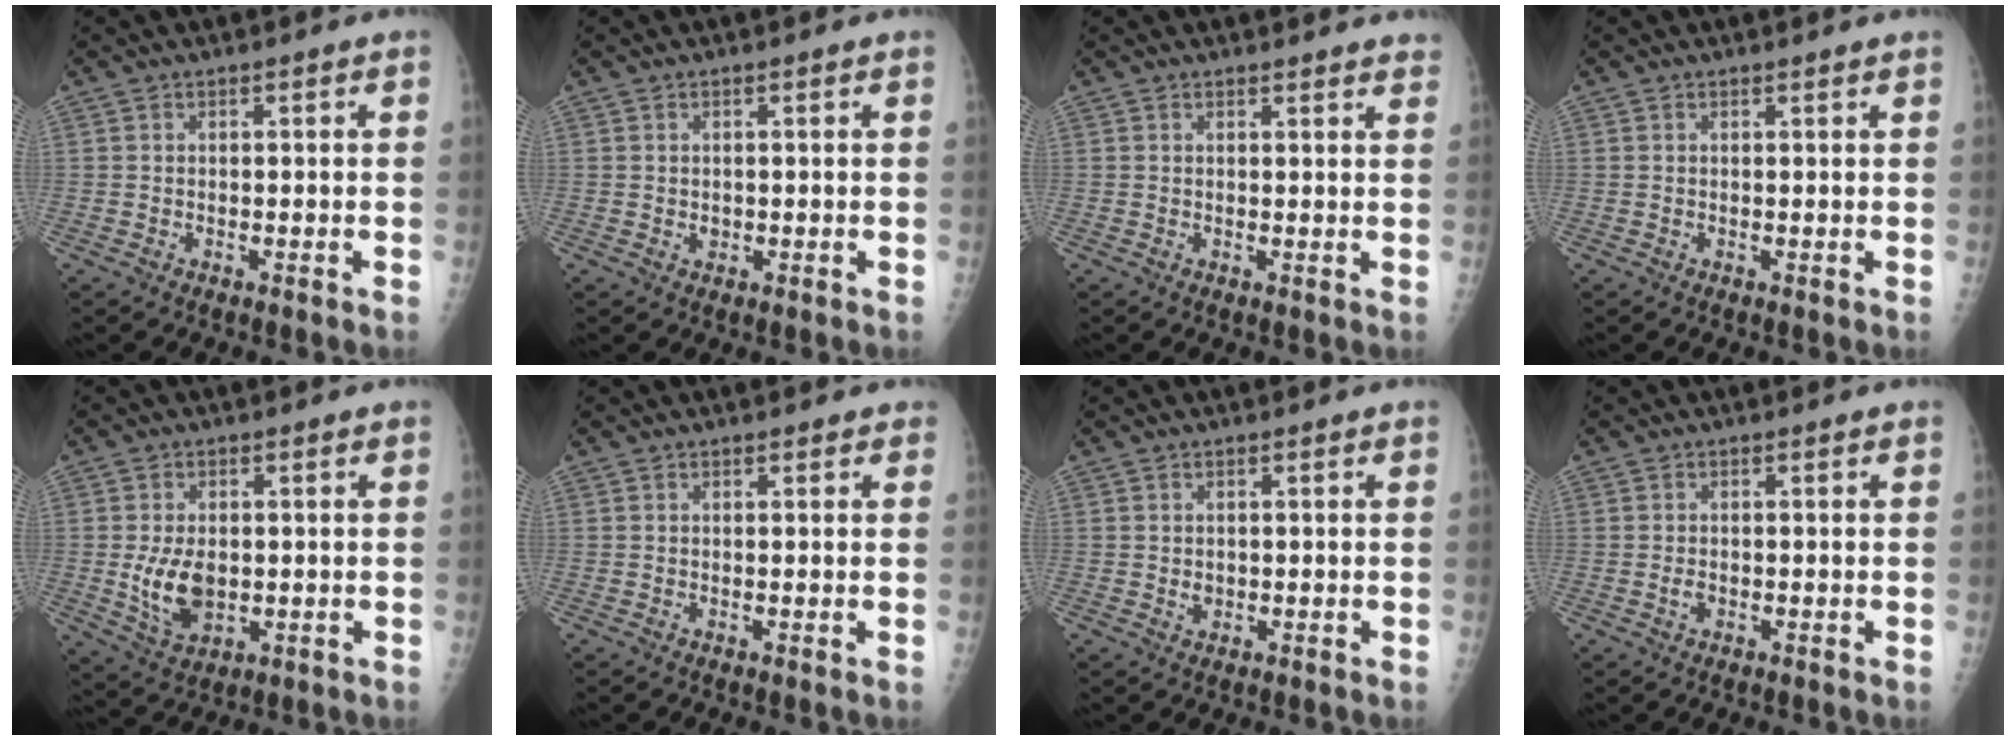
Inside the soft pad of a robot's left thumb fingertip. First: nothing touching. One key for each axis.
{"total": 0.9, "fx": 0.1, "fy": 0.8, "fz": 0.5, "tx": -0.004, "ty": 0.000, "tz": 0.003}
{"total": 3.8, "fx": 3.6, "fy": 0.7, "fz": 0.9, "tx": 0.003, "ty": -0.014, "tz": 0.028}
{"total": 0.8, "fx": 0.8, "fy": 0.0, "fz": 0.2, "tx": -0.007, "ty": -0.001, "tz": 0.010}
{"total": 8.0, "fx": -0.3, "fy": 5.1, "fz": 6.2, "tx": -0.101, "ty": -0.012, "tz": 0.007}
{"total": 0.9, "fx": 0.8, "fy": 0.5, "fz": 0.2, "tx": 0.007, "ty": -0.002, "tz": 0.005}
{"total": 1.3, "fx": 0.1, "fy": 1.1, "fz": 0.7, "tx": -0.009, "ty": 0.000, "tz": 0.005}
{"total": 1.2, "fx": -0.2, "fy": 0.8, "fz": 0.9, "tx": -0.014, "ty": 0.000, "tz": -0.003}